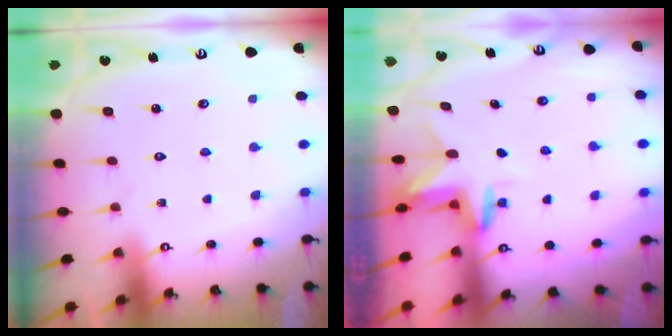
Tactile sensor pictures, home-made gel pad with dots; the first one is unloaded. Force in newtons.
{"total": 3.1, "press": 3.1, "slide": 0.3}